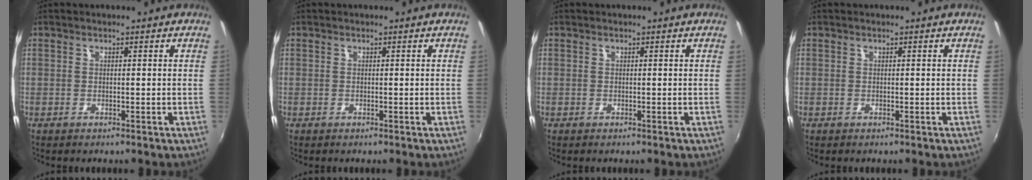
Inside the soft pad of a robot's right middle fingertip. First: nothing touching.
{"total": 0.0}
{"total": 0.0}
{"total": 0.0}